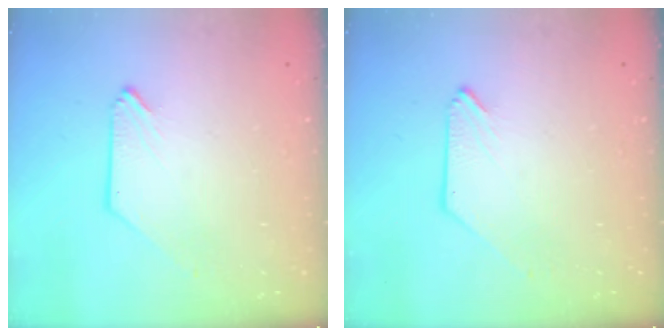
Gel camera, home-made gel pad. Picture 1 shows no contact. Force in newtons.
{"total": 0.0}